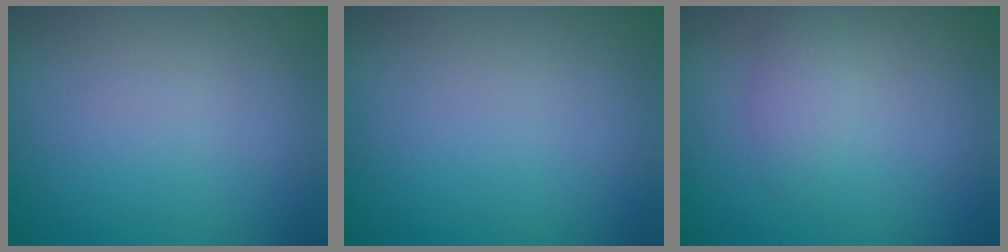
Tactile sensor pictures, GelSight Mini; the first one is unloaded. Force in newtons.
{"total": 0.0}
{"total": 1.6, "press": 1.6, "slide": 0.0}